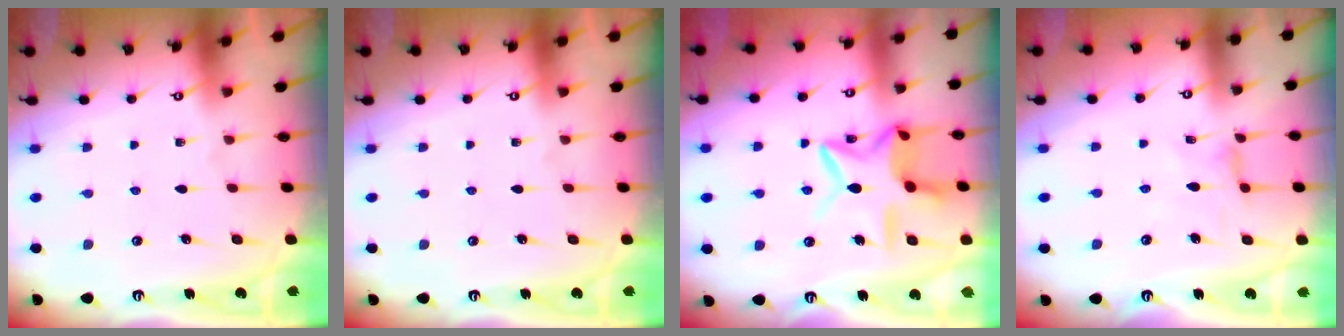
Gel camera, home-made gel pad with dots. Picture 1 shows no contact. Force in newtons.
{"total": 0.0}
{"total": 12.8, "press": 12.7, "slide": 1.0}
{"total": 1.4, "press": 1.4, "slide": 0.4}